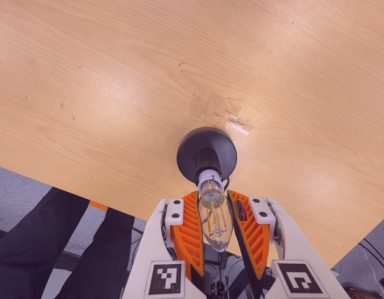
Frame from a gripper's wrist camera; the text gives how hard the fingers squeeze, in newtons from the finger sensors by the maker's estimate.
{"total": 13.4, "left": 13.2, "right": 13.5}